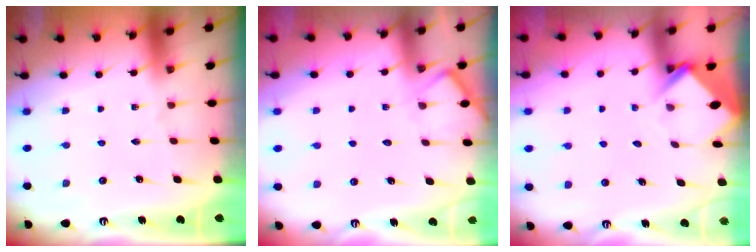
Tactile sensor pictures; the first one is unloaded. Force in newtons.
{"total": 6.8, "press": 6.8, "slide": 0.5}
{"total": 3.6, "press": 3.6, "slide": 0.3}